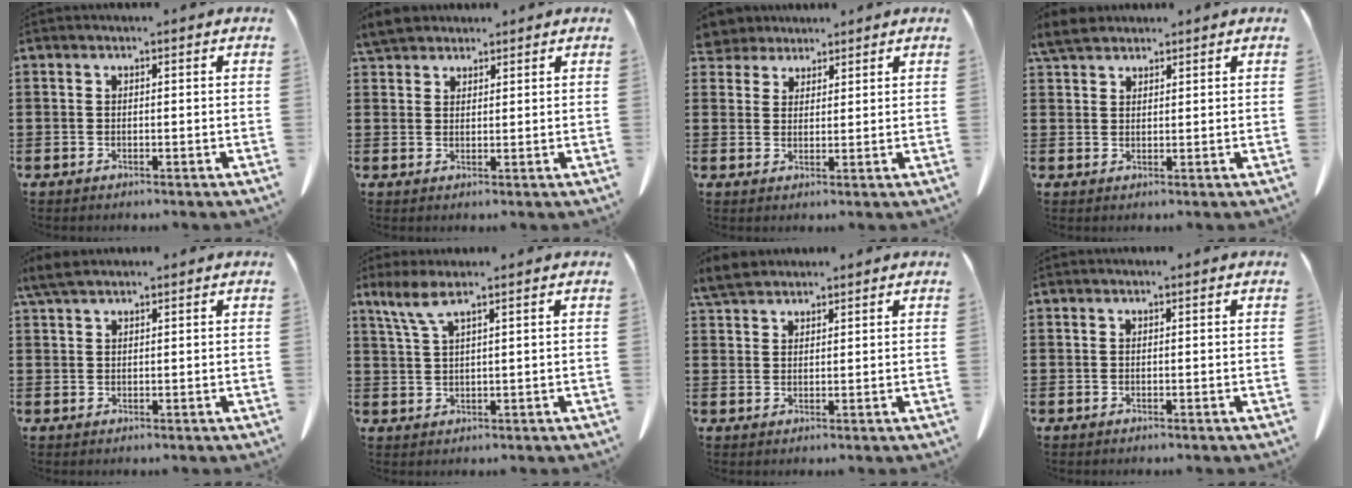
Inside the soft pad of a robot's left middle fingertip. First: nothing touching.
{"total": 4.1, "force": [3.7, 1.5, 1.0], "torque": [-0.032, 0.001, 0.072]}
{"total": 3.7, "force": [3.3, 1.6, 0.2], "torque": [-0.019, -0.004, 0.063]}
{"total": 3.6, "force": [3.2, 1.2, 1.3], "torque": [-0.035, 0.002, 0.062]}
{"total": 2.7, "force": [2.1, 0.6, 1.5], "torque": [-0.036, 0.005, 0.041]}
{"total": 3.8, "force": [2.3, 0.4, 3.1], "torque": [-0.074, -0.002, 0.039]}
{"total": 3.8, "force": [3.4, 1.1, 1.2], "torque": [-0.035, 0.002, 0.066]}
{"total": 0.0}